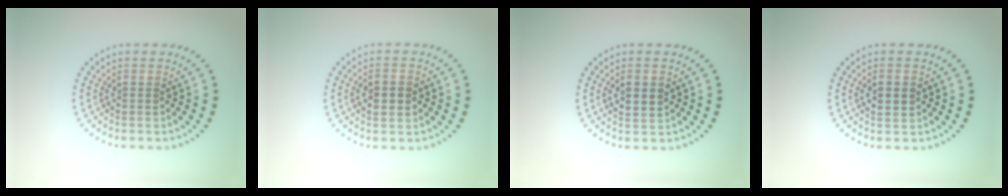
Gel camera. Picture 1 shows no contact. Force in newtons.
{"total": 2.4, "press": 2.4, "slide": 0.1}
{"total": 2.9, "press": 2.9, "slide": 0.3}
{"total": 1.7, "press": 1.7, "slide": 0.2}